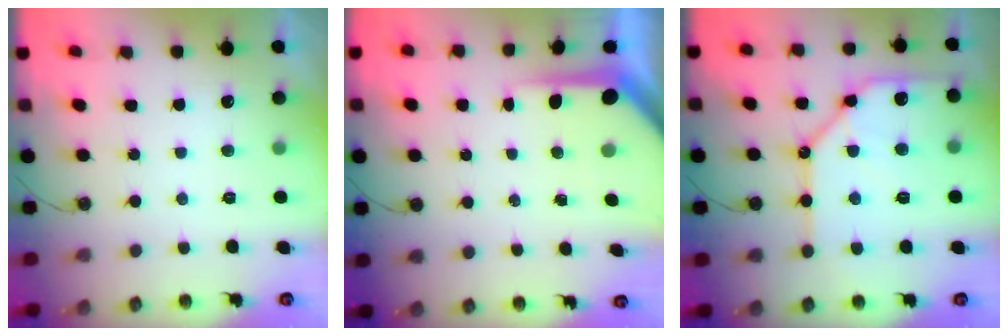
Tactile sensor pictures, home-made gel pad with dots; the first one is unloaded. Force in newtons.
{"total": 6.2, "press": 6.2, "slide": 0.6}
{"total": 16.5, "press": 16.4, "slide": 2.1}